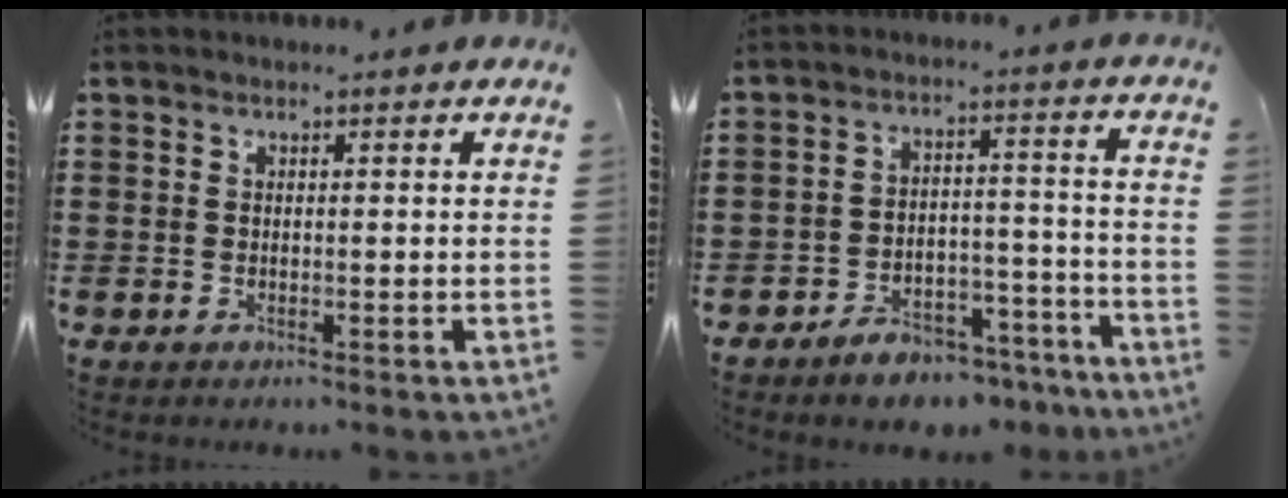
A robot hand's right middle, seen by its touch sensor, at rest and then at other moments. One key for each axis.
{"total": 5.4, "fx": -5.1, "fy": 1.4, "fz": 1.0, "tx": -0.015, "ty": 0.019, "tz": -0.101}